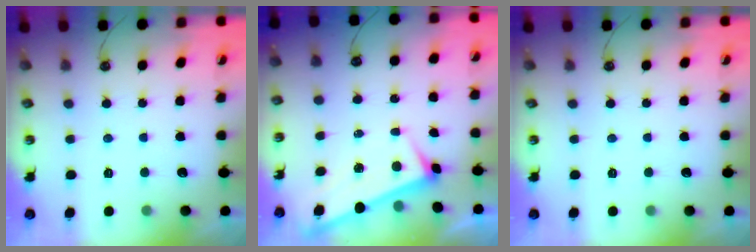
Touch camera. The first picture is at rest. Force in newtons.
{"total": 2.4, "press": 2.4, "slide": 0.2}
{"total": 0.0}